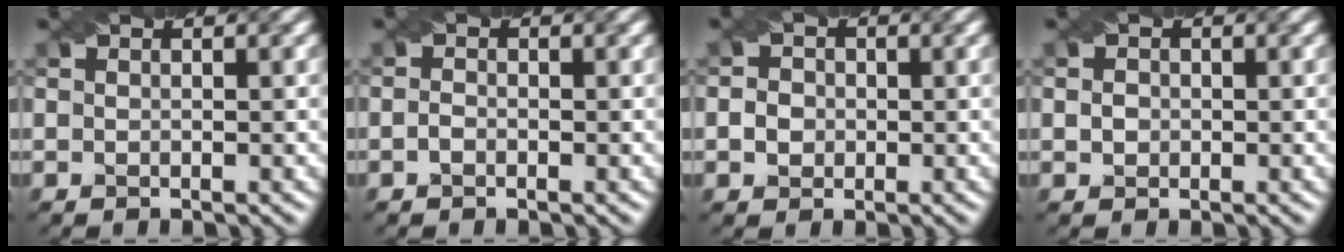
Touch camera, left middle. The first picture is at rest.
{"total": 0.8, "force": [-0.7, 0.2, 0.3], "torque": [-0.010, 0.002, -0.014]}
{"total": 2.0, "force": [-0.4, 1.7, 0.8], "torque": [-0.004, 0.008, -0.013]}
{"total": 1.2, "force": [-0.2, 1.0, 0.6], "torque": [-0.008, 0.009, -0.005]}